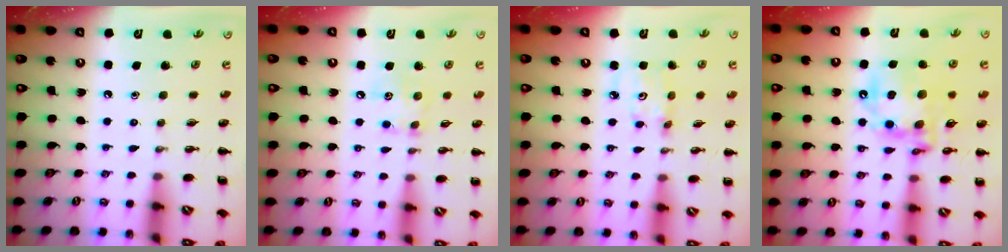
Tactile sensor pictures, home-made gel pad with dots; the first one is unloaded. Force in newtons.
{"total": 6.5, "press": 6.5, "slide": 0.7}
{"total": 3.2, "press": 3.2, "slide": 0.5}
{"total": 17.3, "press": 16.9, "slide": 3.5}